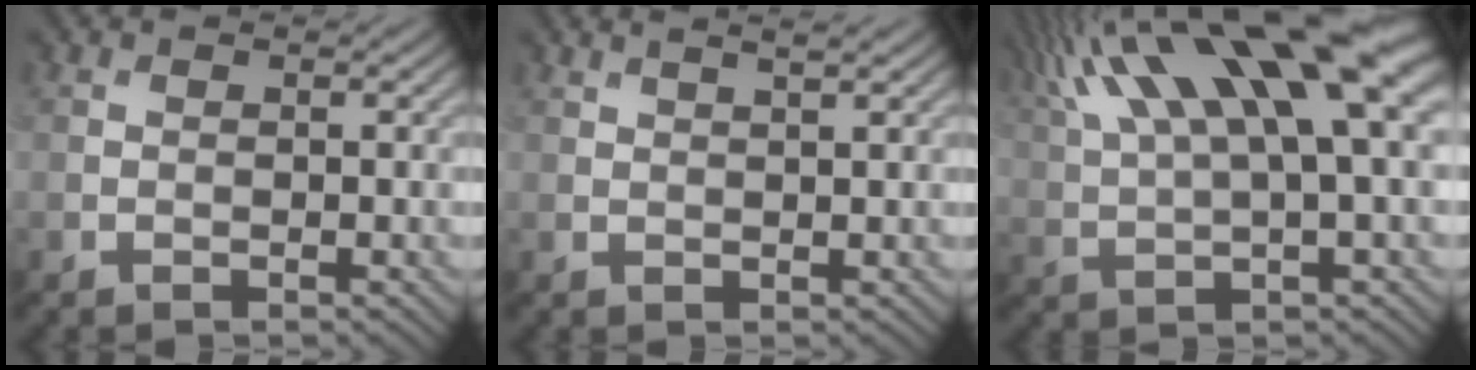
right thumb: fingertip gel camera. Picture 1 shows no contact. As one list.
[{"total": 1.9, "force": [1.5, 0.1, 1.1], "torque": [-0.016, 0.004, 0.028]}, {"total": 16.7, "force": [8.3, 4.1, 13.8], "torque": [-0.295, 0.026, 0.159]}]